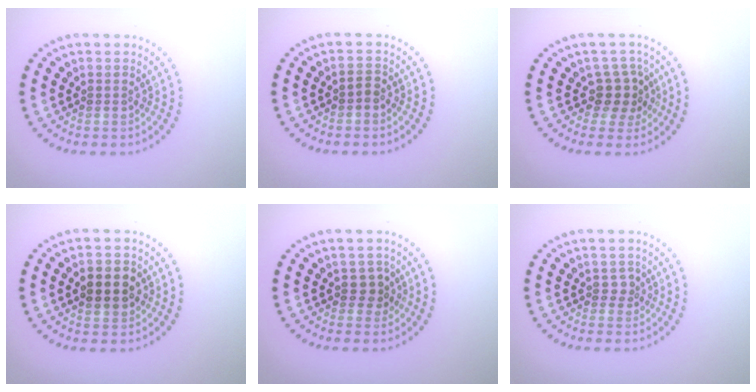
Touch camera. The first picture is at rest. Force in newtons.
{"total": 0.9, "press": 0.7, "slide": 0.5}
{"total": 2.6, "press": 2.0, "slide": 1.6}
{"total": 2.7, "press": 2.7, "slide": 0.2}
{"total": 1.5, "press": 1.3, "slide": 0.8}
{"total": 0.9, "press": 0.6, "slide": 0.7}